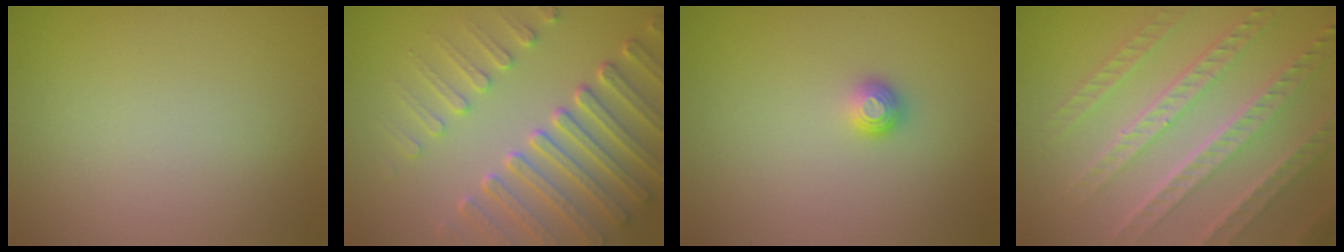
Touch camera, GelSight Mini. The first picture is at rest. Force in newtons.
{"total": 7.2, "press": 5.7, "slide": 4.4}
{"total": 1.1, "press": 1.0, "slide": 0.4}
{"total": 7.8, "press": 5.7, "slide": 5.4}